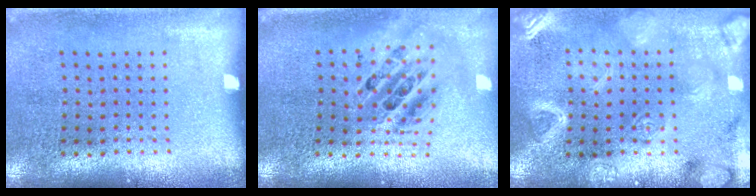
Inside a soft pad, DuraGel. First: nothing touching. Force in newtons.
{"total": 2.1, "press": 1.6, "slide": 1.4}
{"total": 3.2, "press": 3.2, "slide": 0.2}